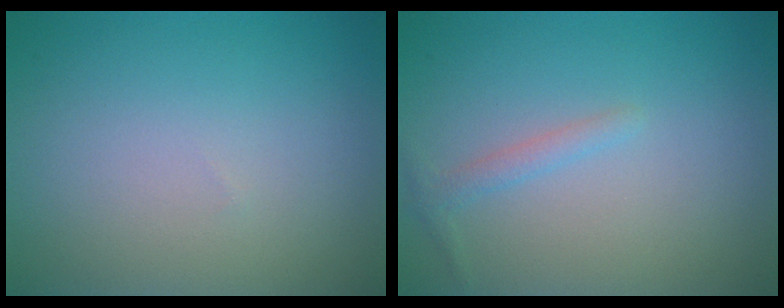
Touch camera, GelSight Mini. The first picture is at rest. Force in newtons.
{"total": 1.2, "press": 1.2, "slide": 0.0}